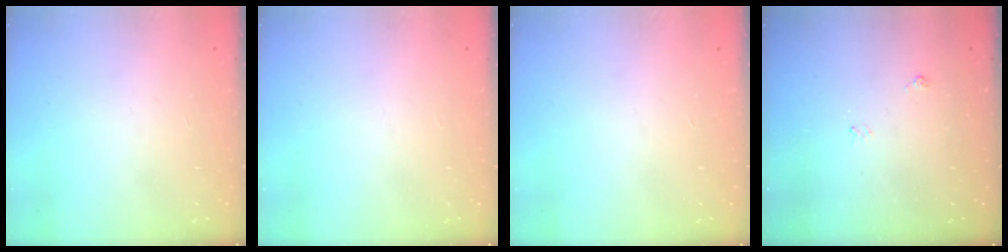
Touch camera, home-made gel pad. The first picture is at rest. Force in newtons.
{"total": 0.0}
{"total": 0.0}
{"total": 4.4, "press": 4.3, "slide": 0.6}